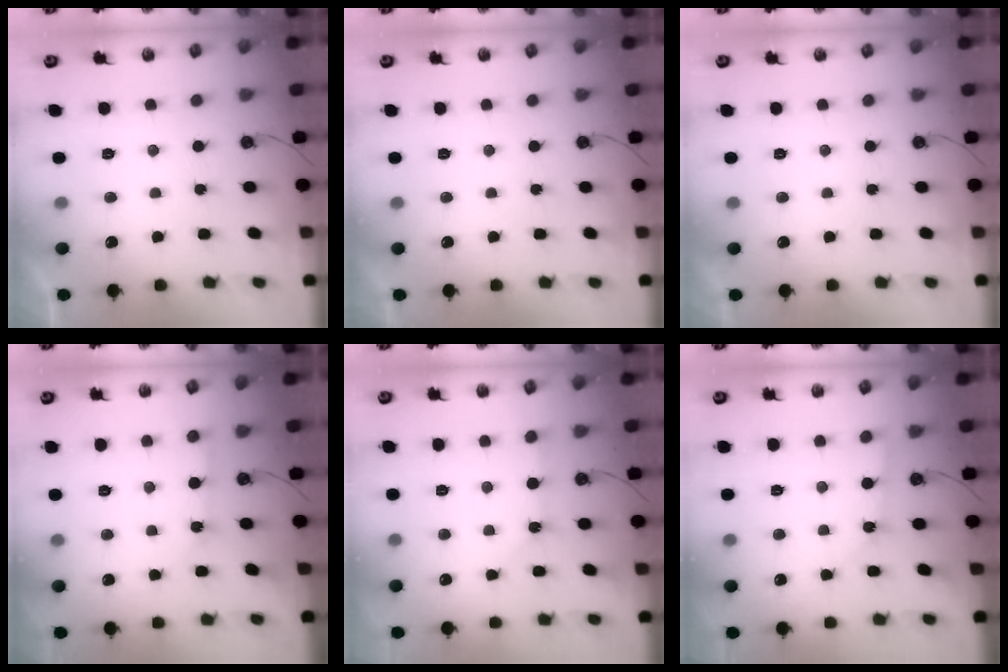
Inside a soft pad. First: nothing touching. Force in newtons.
{"total": 0.0}
{"total": 0.0}
{"total": 3.6, "press": 3.6, "slide": 0.1}
{"total": 0.7, "press": 0.7, "slide": 0.1}
{"total": 2.4, "press": 2.4, "slide": 0.2}